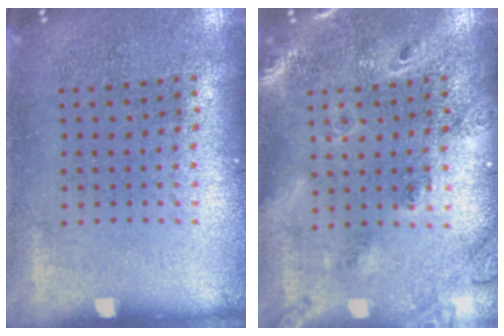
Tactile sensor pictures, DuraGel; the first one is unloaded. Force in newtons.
{"total": 1.9, "press": 1.7, "slide": 0.8}